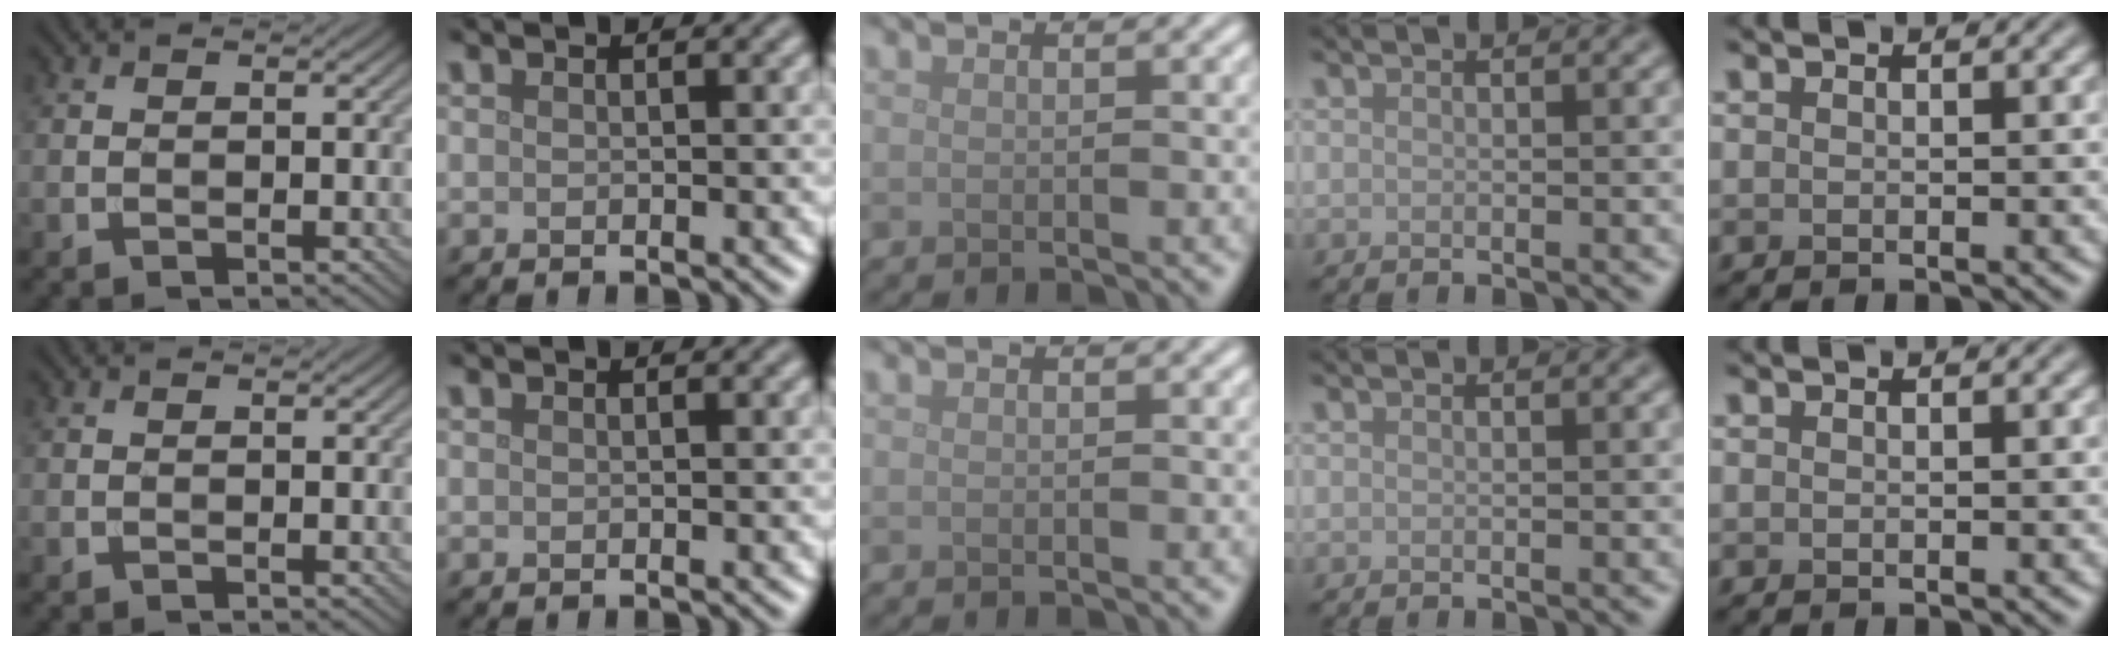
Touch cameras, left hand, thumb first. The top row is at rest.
{}